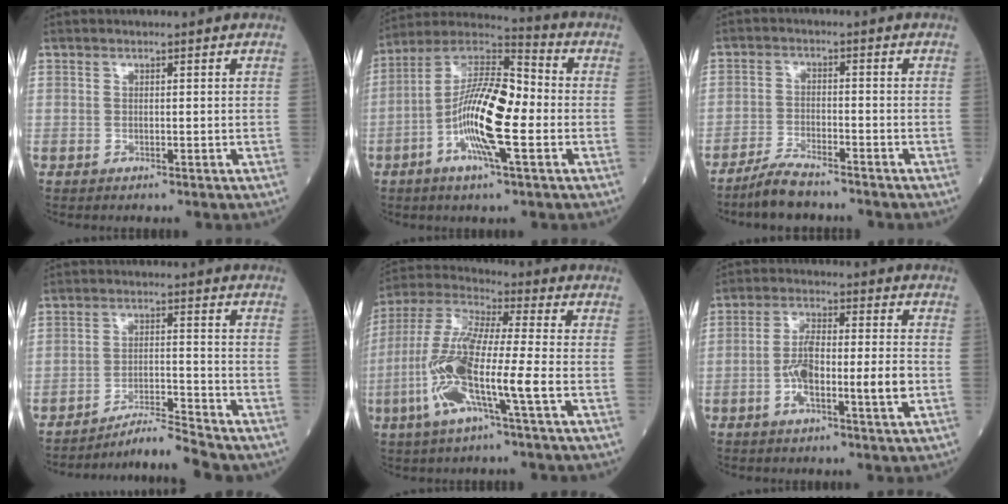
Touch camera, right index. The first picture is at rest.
{"total": 15.4, "force": [-3.1, 3.0, 14.8], "torque": [-0.278, 0.011, -0.063]}
{"total": 5.4, "force": [-4.7, 0.9, 2.4], "torque": [-0.049, -0.010, -0.092]}
{"total": 6.2, "force": [-6.0, -0.9, 1.2], "torque": [-0.018, -0.004, -0.103]}
{"total": 14.7, "force": [-4.2, 1.3, 14.0], "torque": [-0.299, -0.003, -0.087]}
{"total": 9.5, "force": [-2.2, 1.7, 9.1], "torque": [-0.168, 0.016, -0.040]}